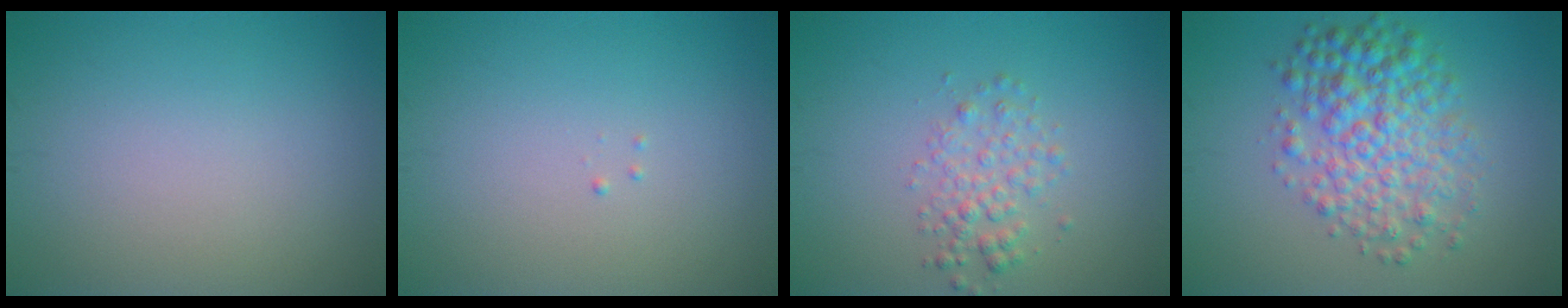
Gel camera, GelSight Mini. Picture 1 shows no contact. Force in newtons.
{"total": 0.0}
{"total": 2.3, "press": 2.3, "slide": 0.1}
{"total": 6.0, "press": 6.0, "slide": 0.0}